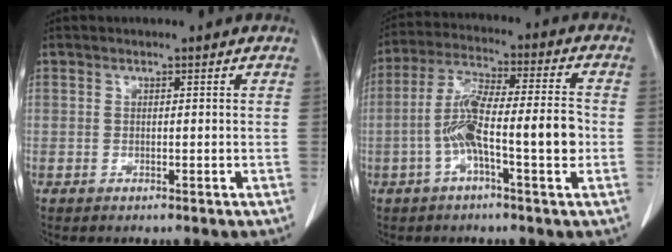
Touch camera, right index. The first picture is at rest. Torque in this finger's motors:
{"motor_torque": [0.50, -0.20, 0.37, 0.15]}